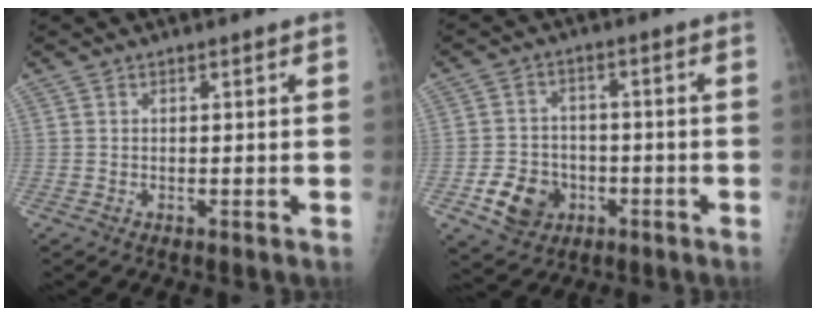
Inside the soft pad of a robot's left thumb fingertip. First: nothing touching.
{"total": 8.7, "force": [-3.3, 7.2, 3.7], "torque": [-0.040, 0.017, -0.048]}